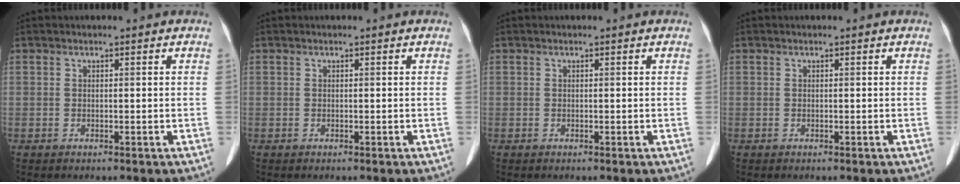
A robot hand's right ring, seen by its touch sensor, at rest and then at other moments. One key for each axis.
{"total": 0.0}
{"total": 0.0}
{"total": 0.0}